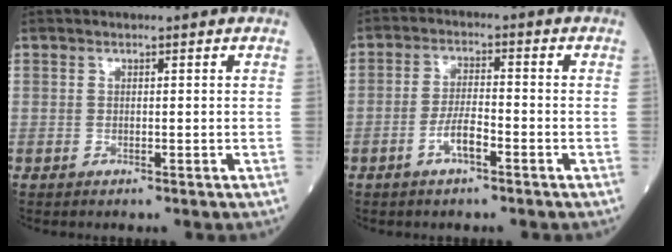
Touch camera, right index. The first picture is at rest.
{"total": 4.3, "force": [-2.2, 0.9, 3.5], "torque": [-0.069, 0.007, -0.044]}